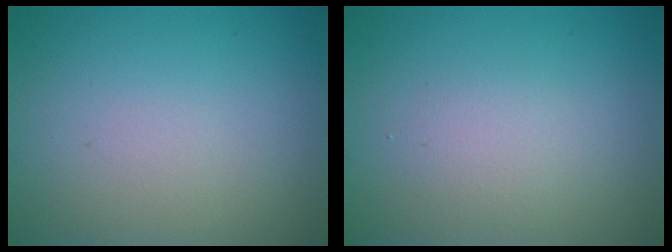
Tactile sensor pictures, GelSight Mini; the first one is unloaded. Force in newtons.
{"total": 1.5, "press": 1.5, "slide": 0.1}